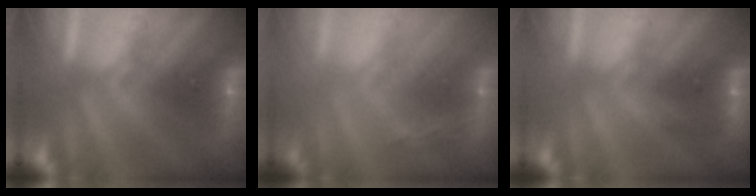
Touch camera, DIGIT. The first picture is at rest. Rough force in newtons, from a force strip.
{"total": 2.8}
{"total": 3.0}